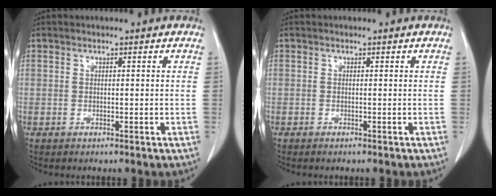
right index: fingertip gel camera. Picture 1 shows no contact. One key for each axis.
{"total": 0.7, "fx": -0.6, "fy": 0.1, "fz": 0.3, "tx": -0.007, "ty": -0.001, "tz": -0.009}